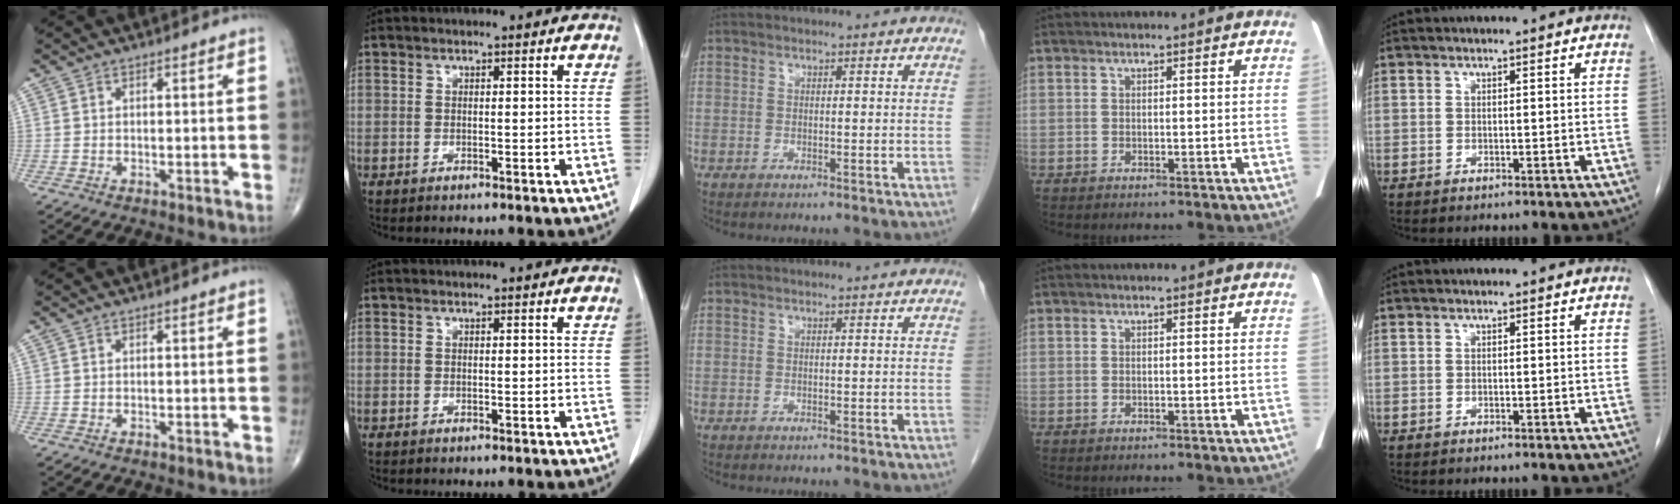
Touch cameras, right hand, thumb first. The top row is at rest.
{}